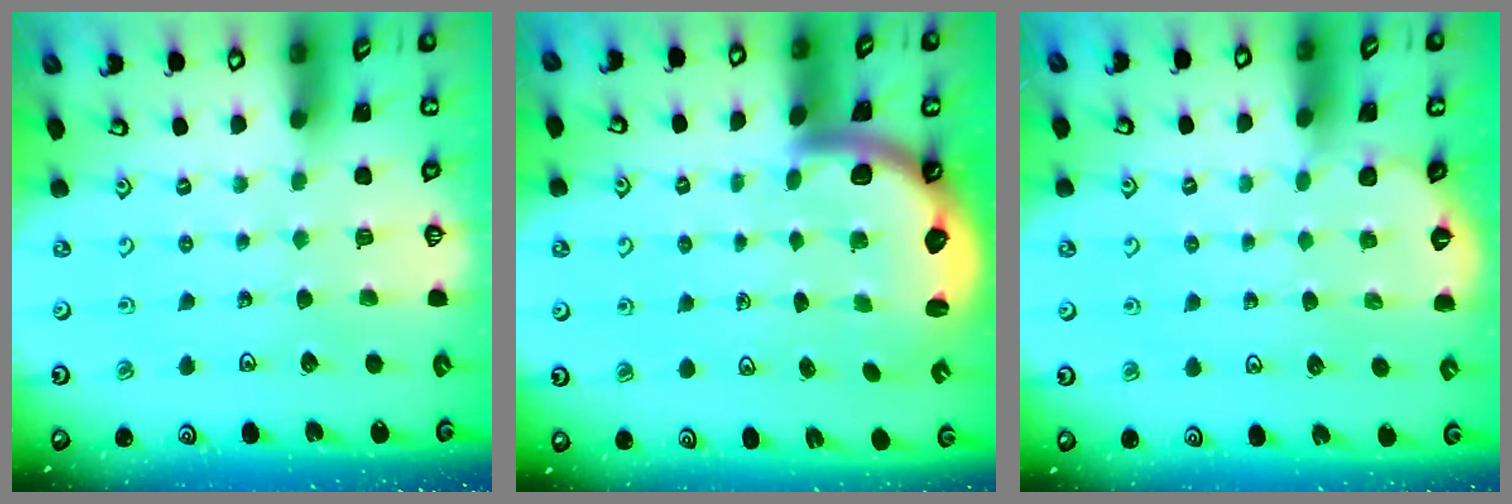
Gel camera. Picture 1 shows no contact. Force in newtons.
{"total": 3.0, "press": 2.9, "slide": 0.4}
{"total": 1.8, "press": 1.8, "slide": 0.2}